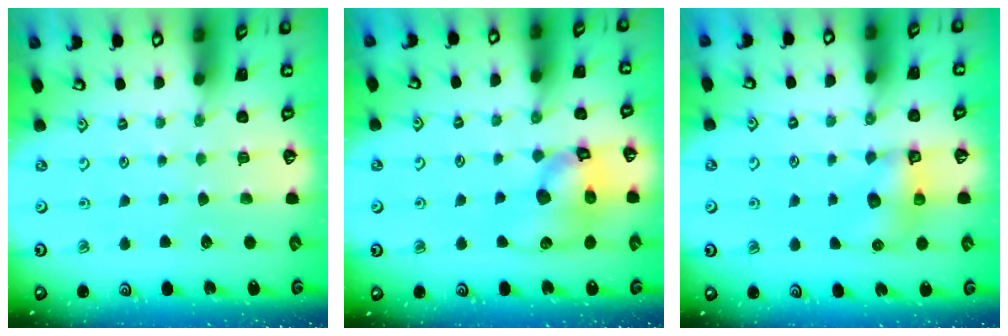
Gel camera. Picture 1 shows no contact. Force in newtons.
{"total": 13.0, "press": 12.8, "slide": 2.0}
{"total": 7.2, "press": 7.2, "slide": 0.2}